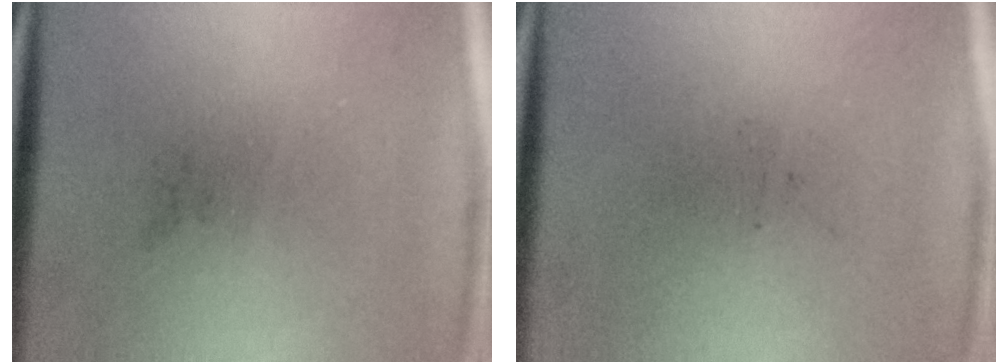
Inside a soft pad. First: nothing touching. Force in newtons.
{"total": 0.0}